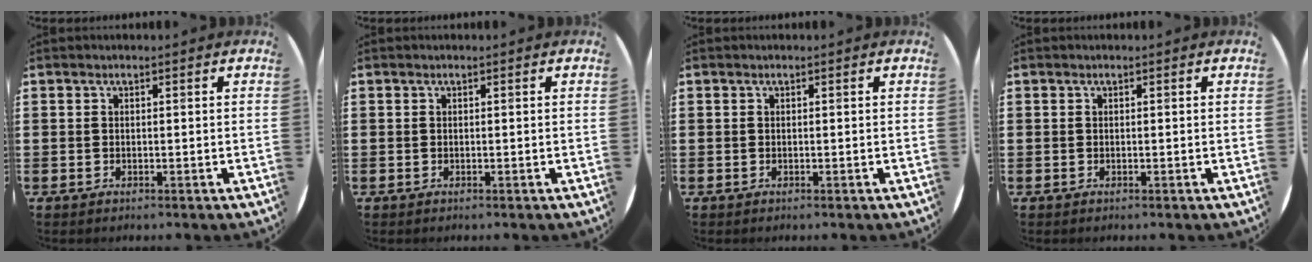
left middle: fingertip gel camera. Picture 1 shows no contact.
{"total": 0.0}
{"total": 0.0}
{"total": 0.0}